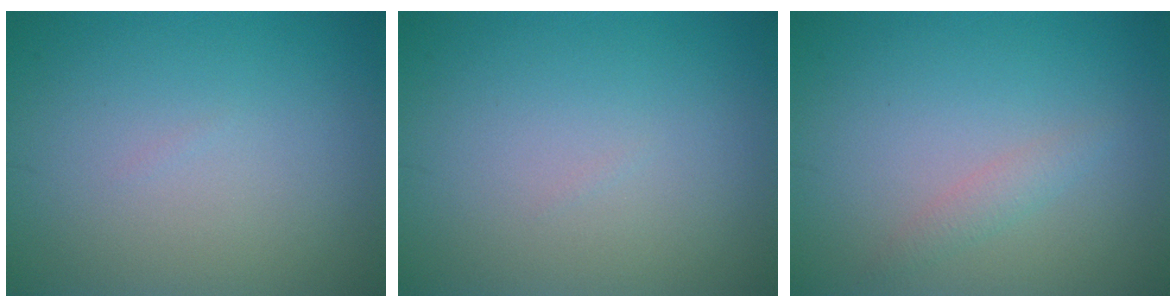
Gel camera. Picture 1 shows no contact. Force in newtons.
{"total": 0.0}
{"total": 1.2, "press": 1.2, "slide": 0.0}